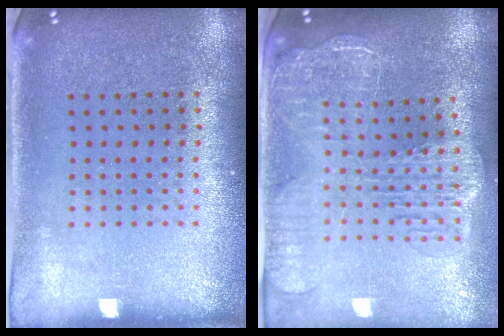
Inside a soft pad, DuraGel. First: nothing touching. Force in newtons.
{"total": 2.8, "press": 2.3, "slide": 1.5}